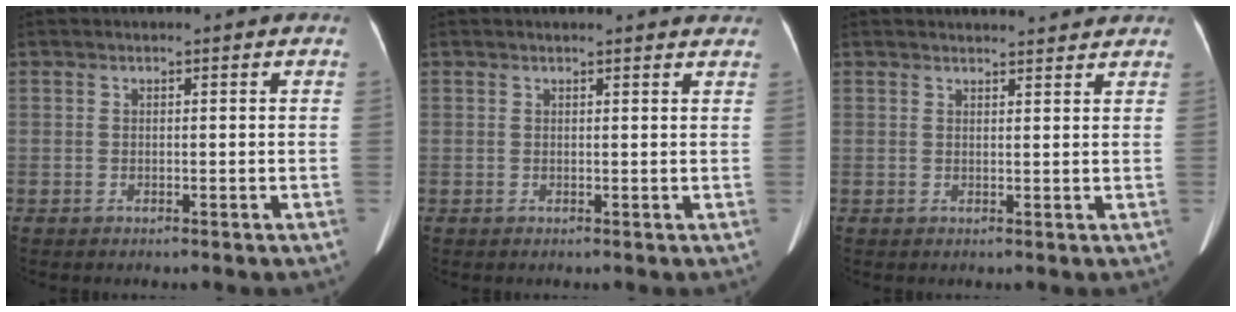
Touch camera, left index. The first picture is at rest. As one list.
[{"total": 5.7, "force": [5.5, 0.7, 1.5], "torque": [-0.011, 0.006, 0.042]}, {"total": 5.1, "force": [5.0, 0.6, 1.1], "torque": [-0.016, 0.016, 0.054]}]